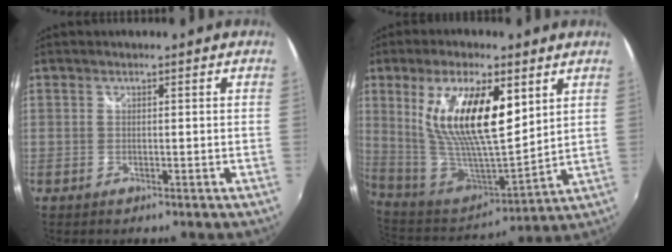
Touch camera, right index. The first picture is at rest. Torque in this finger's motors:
{"motor_torque": [1.27, 0.87, 1.05, 0.21]}